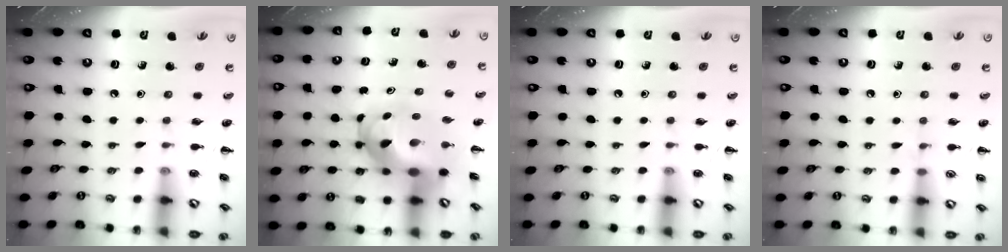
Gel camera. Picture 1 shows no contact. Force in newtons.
{"total": 11.9, "press": 11.5, "slide": 3.2}
{"total": 0.0}
{"total": 3.8, "press": 3.5, "slide": 1.4}